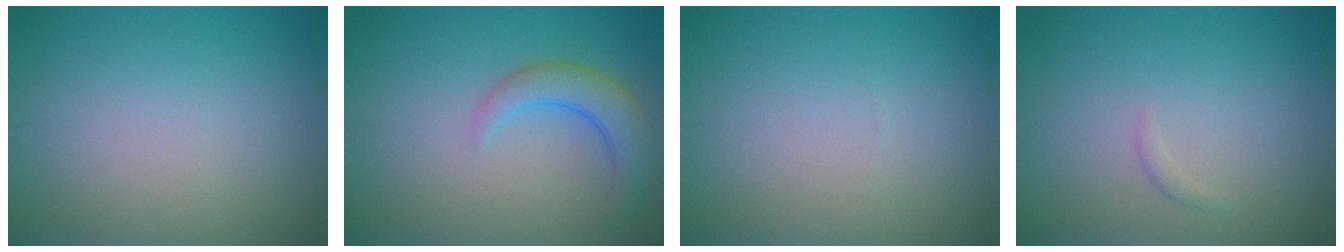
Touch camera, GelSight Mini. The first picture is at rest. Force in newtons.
{"total": 3.8, "press": 3.8, "slide": 0.4}
{"total": 0.0}
{"total": 0.6, "press": 0.6, "slide": 0.1}